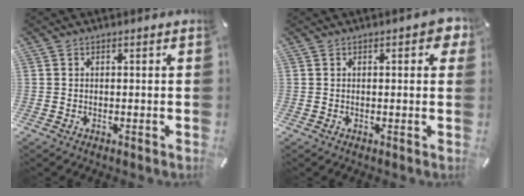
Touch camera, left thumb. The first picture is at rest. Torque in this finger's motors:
{"motor_torque": [0.80, 0.66, 0.34, -0.27, 0.00]}